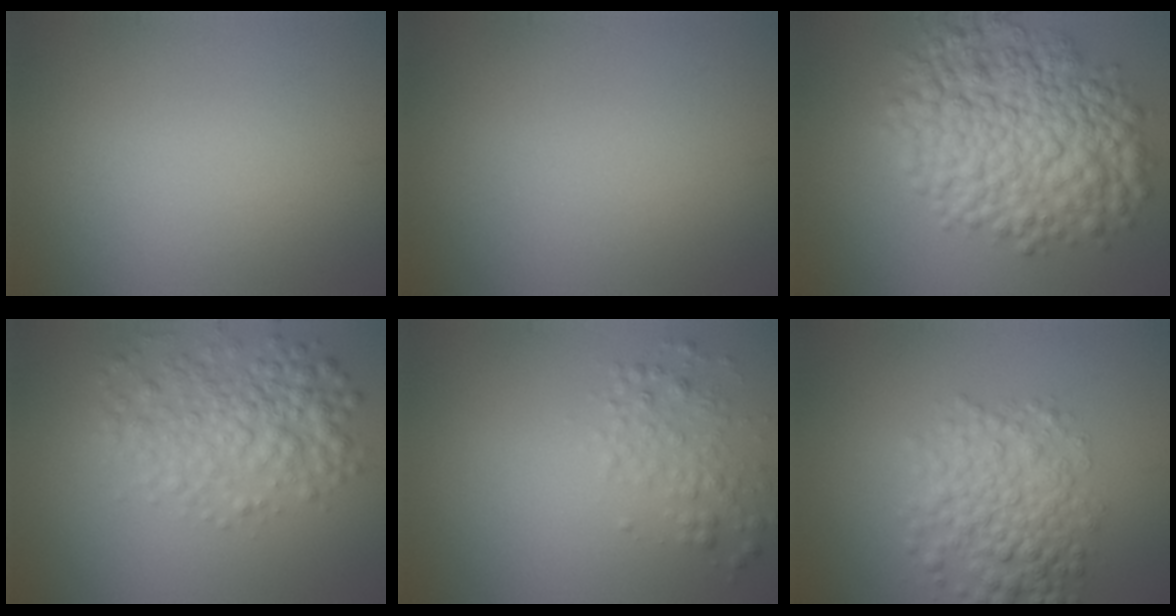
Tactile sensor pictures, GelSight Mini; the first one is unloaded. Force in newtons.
{"total": 0.0}
{"total": 10.2, "press": 10.2, "slide": 0.1}
{"total": 5.3, "press": 5.3, "slide": 0.1}
{"total": 2.2, "press": 2.2, "slide": 0.1}
{"total": 5.3, "press": 5.3, "slide": 0.1}